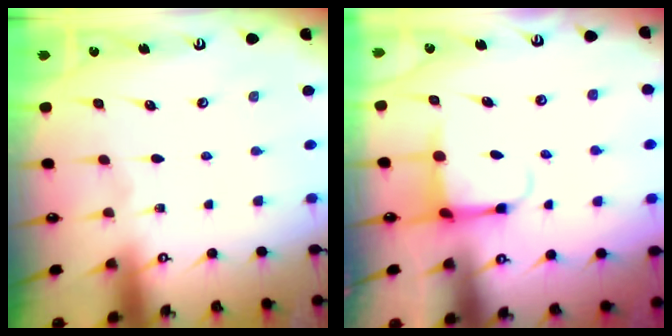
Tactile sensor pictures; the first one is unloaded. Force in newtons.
{"total": 3.8, "press": 3.5, "slide": 1.3}